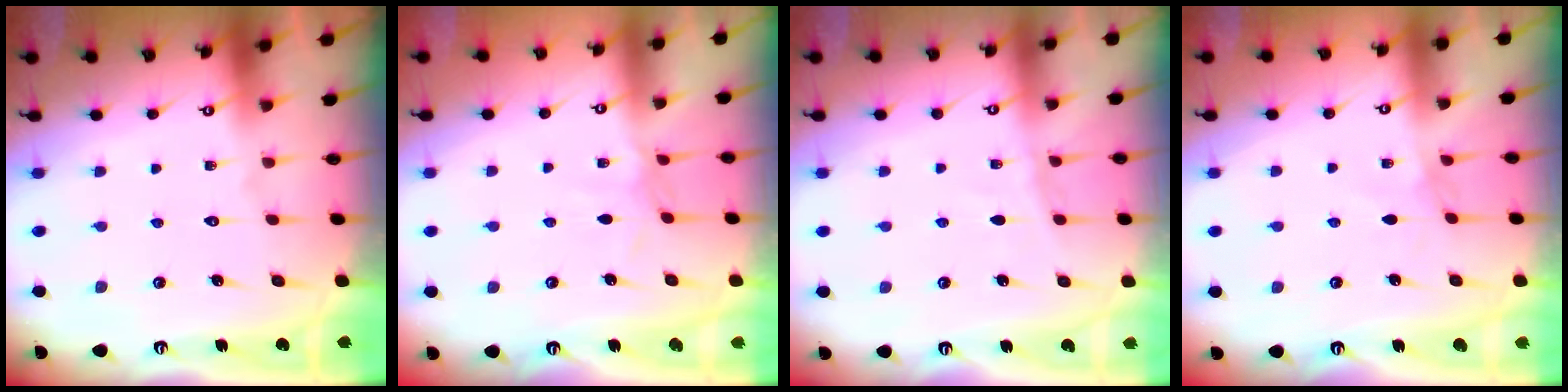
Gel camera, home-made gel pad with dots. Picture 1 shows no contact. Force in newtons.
{"total": 1.7, "press": 1.6, "slide": 0.4}
{"total": 4.4, "press": 4.3, "slide": 0.5}
{"total": 1.2, "press": 1.1, "slide": 0.4}